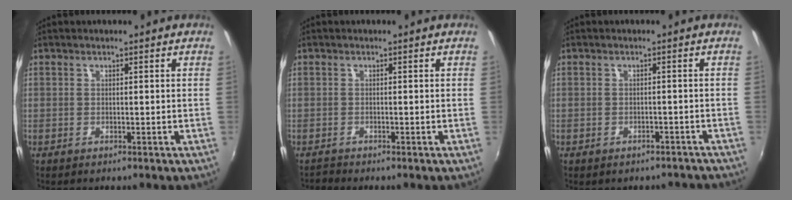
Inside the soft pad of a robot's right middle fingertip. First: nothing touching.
{"total": 0.9, "force": [-0.9, 0.0, -0.1], "torque": [0.002, -0.003, -0.019]}
{"total": 5.7, "force": [-4.9, 2.5, 1.5], "torque": [-0.024, -0.002, -0.048]}